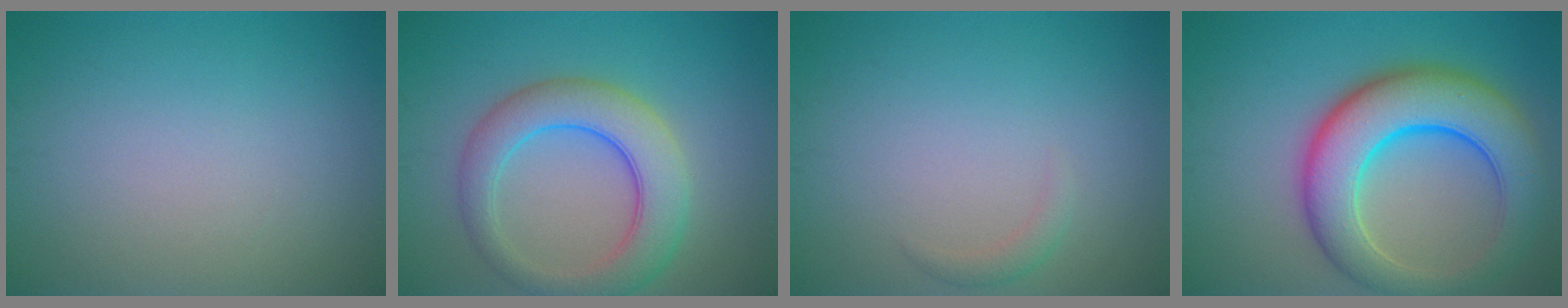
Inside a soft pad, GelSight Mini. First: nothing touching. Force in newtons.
{"total": 6.3, "press": 6.3, "slide": 0.2}
{"total": 1.0, "press": 1.0, "slide": 0.0}
{"total": 9.7, "press": 9.7, "slide": 0.2}